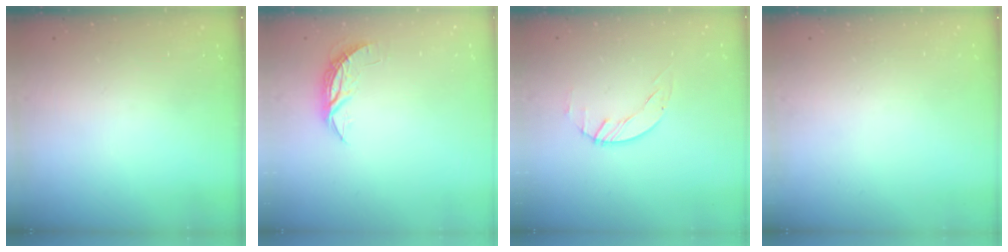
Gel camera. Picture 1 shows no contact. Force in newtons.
{"total": 5.2, "press": 5.2, "slide": 0.3}
{"total": 1.5, "press": 1.4, "slide": 0.3}
{"total": 0.0}